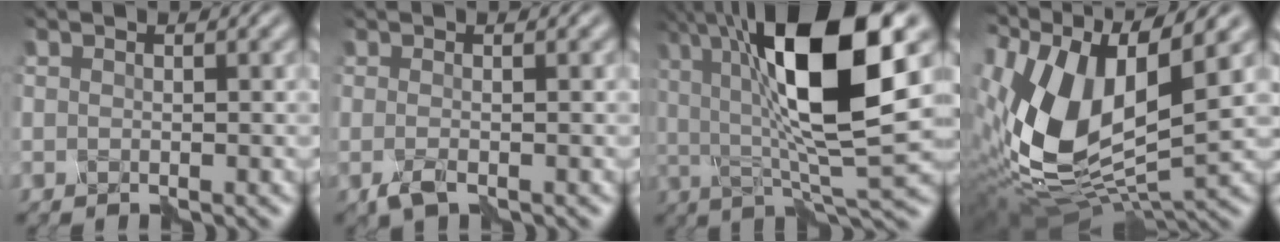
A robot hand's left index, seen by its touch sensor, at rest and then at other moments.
{"total": 2.3, "force": [-0.5, 0.4, 2.1], "torque": [-0.037, 0.003, -0.011]}
{"total": 13.7, "force": [3.4, 3.5, 12.8], "torque": [-0.222, 0.009, 0.054]}
{"total": 14.1, "force": [2.5, 6.9, 12.0], "torque": [-0.263, 0.001, 0.042]}